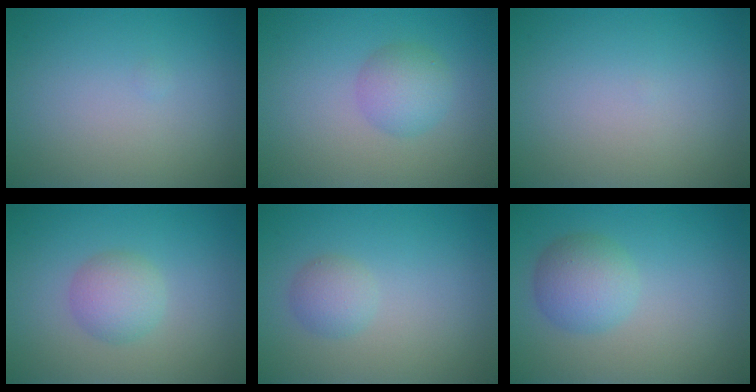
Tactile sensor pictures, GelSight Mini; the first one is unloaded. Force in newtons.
{"total": 2.7, "press": 2.7, "slide": 0.1}
{"total": 0.0}
{"total": 2.7, "press": 2.7, "slide": 0.1}
{"total": 1.8, "press": 1.8, "slide": 0.1}
{"total": 3.5, "press": 3.4, "slide": 0.2}